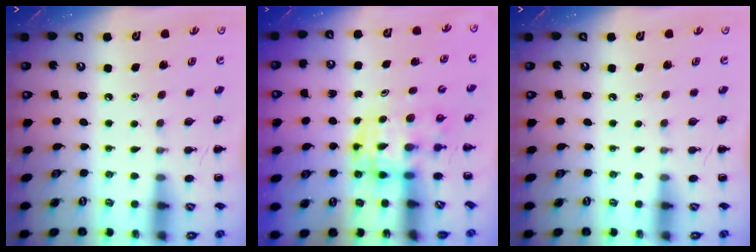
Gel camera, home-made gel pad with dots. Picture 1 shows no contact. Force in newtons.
{"total": 3.4, "press": 3.4, "slide": 0.6}
{"total": 0.0}